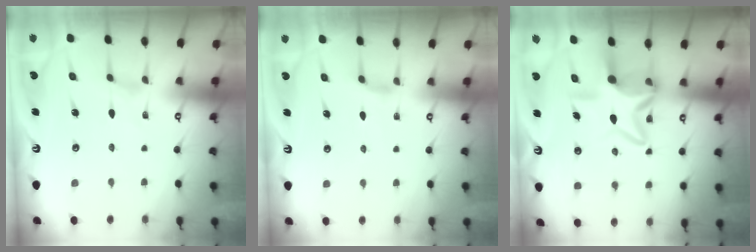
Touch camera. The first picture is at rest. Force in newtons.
{"total": 1.4, "press": 1.4, "slide": 0.3}
{"total": 9.7, "press": 9.7, "slide": 1.1}